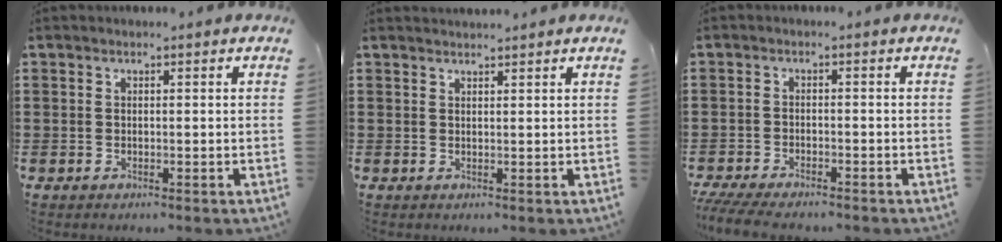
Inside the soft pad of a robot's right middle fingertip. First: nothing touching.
{"total": 1.1, "force": [1.1, 0.0, 0.0], "torque": [-0.003, -0.001, 0.022]}
{"total": 3.5, "force": [-3.3, 0.3, 1.0], "torque": [-0.032, -0.007, -0.072]}